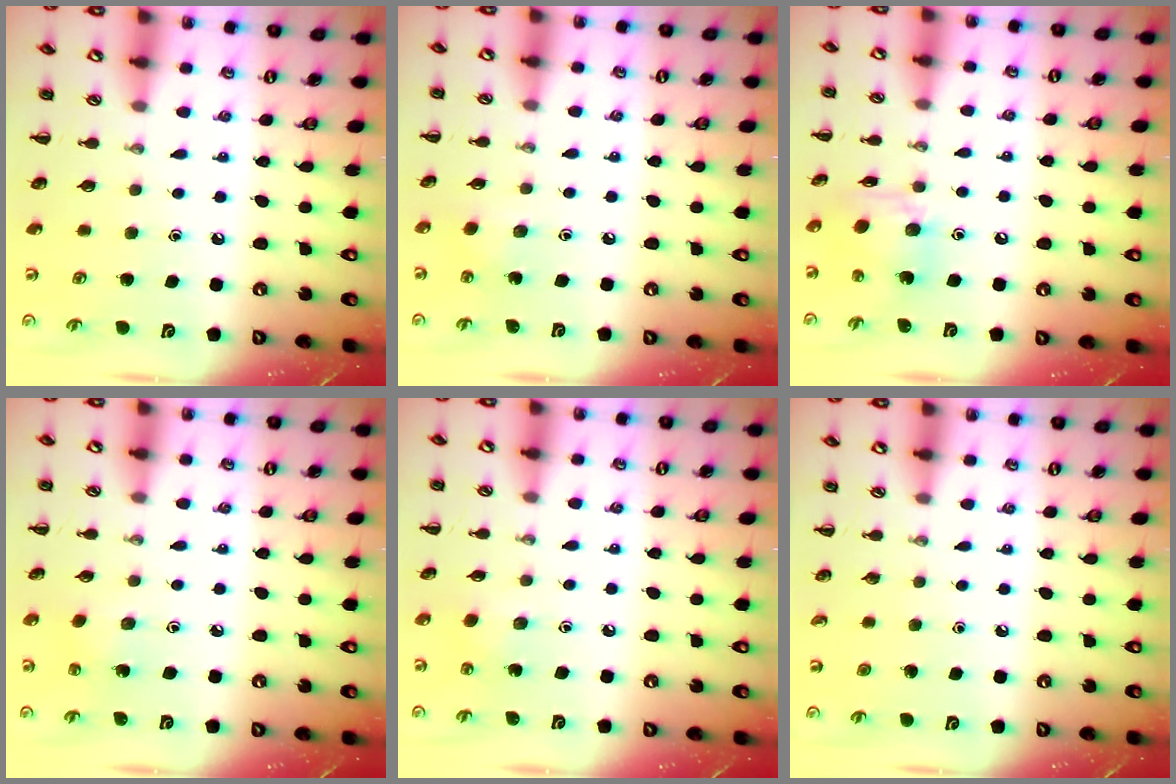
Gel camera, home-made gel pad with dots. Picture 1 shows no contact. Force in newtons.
{"total": 2.5, "press": 2.4, "slide": 0.8}
{"total": 8.8, "press": 8.8, "slide": 0.6}
{"total": 2.5, "press": 2.4, "slide": 0.8}
{"total": 2.8, "press": 2.7, "slide": 0.9}
{"total": 0.0}